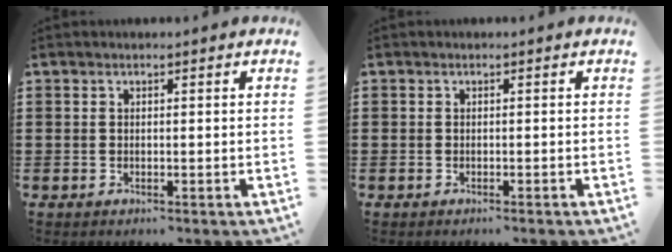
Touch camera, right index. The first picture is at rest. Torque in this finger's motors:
{"motor_torque": [0.11, -0.10, 0.02, 0.01]}